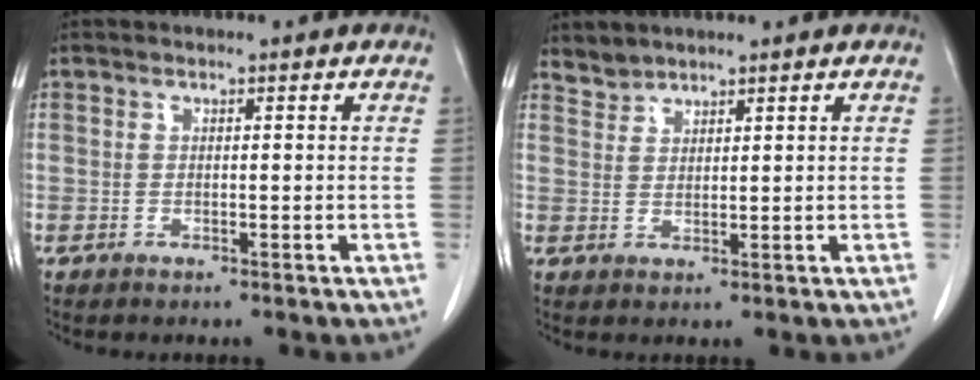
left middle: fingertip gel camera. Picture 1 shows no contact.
{"total": 2.1, "force": [2.0, 0.4, -0.4], "torque": [0.008, 0.005, 0.041]}